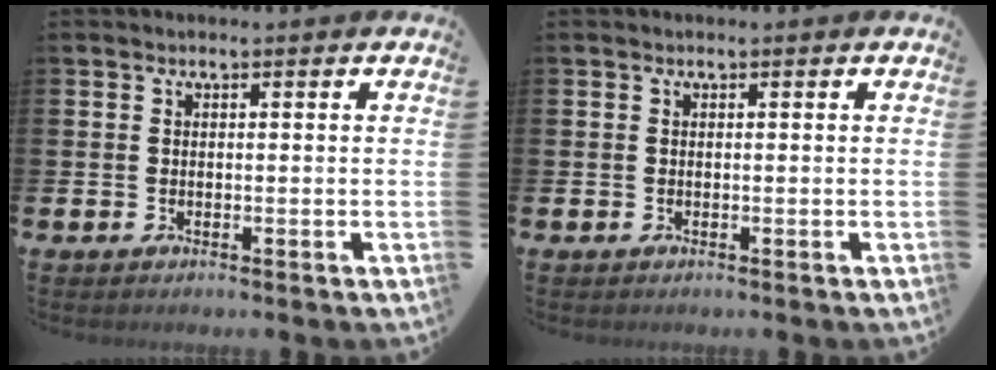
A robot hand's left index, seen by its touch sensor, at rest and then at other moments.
{"total": 0.0}